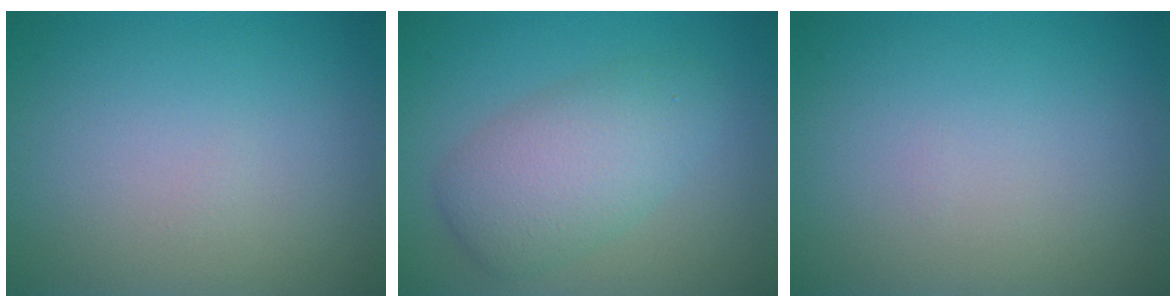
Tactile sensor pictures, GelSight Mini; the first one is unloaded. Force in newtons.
{"total": 5.2, "press": 5.2, "slide": 0.2}
{"total": 0.0}